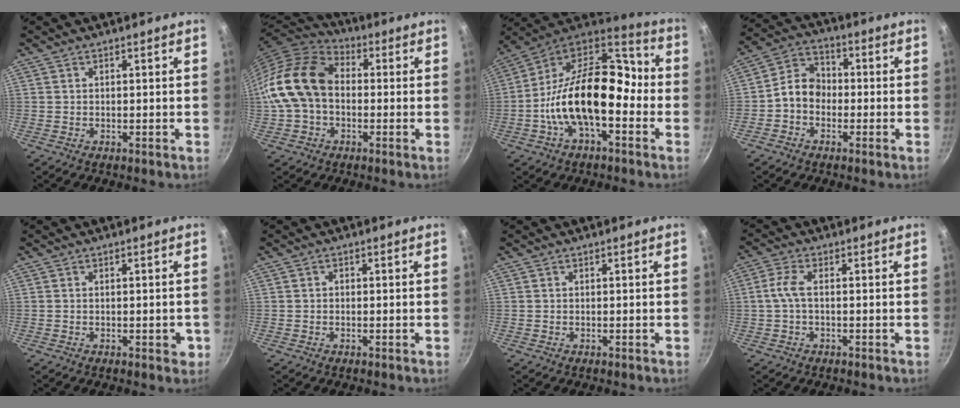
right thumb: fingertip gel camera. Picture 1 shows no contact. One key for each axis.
{"total": 16.5, "fx": -0.4, "fy": 11.9, "fz": 11.5, "tx": -0.202, "ty": 0.040, "tz": -0.021}
{"total": 22.3, "fx": -4.4, "fy": 12.1, "fz": 18.1, "tx": -0.293, "ty": 0.057, "tz": -0.094}
{"total": 7.1, "fx": -1.6, "fy": 5.7, "fz": 3.9, "tx": -0.043, "ty": 0.029, "tz": -0.047}
{"total": 2.5, "fx": -0.9, "fy": 1.1, "fz": 2.1, "tx": -0.015, "ty": 0.004, "tz": -0.013}
{"total": 0.5, "fx": -0.1, "fy": 0.5, "fz": 0.2, "tx": -0.003, "ty": 0.003, "tz": -0.003}
{"total": 0.0}
{"total": 3.7, "fx": -0.4, "fy": 1.4, "fz": 3.4, "tx": -0.089, "ty": 0.012, "tz": -0.012}